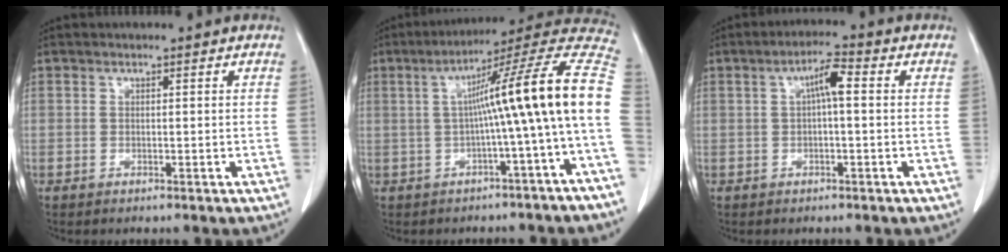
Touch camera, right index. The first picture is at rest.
{"total": 16.3, "force": [-0.8, -1.4, 16.2], "torque": [-0.214, 0.043, -0.020]}
{"total": 4.2, "force": [0.6, 0.7, 4.1], "torque": [-0.071, 0.012, 0.008]}